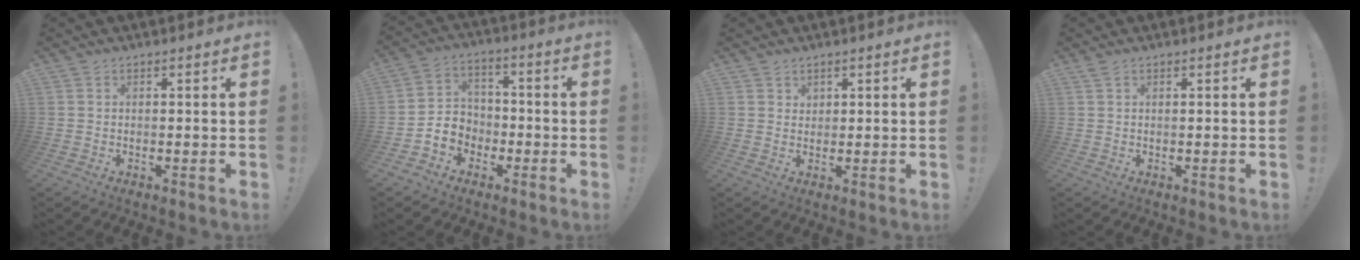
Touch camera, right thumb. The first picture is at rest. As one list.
[{"total": 6.1, "force": [-2.5, 5.4, 1.0], "torque": [-0.025, 0.016, -0.047]}, {"total": 1.7, "force": [1.4, 1.0, 0.4], "torque": [0.000, -0.009, 0.024]}, {"total": 0.9, "force": [0.8, 0.0, 0.5], "torque": [-0.009, 0.000, 0.013]}]